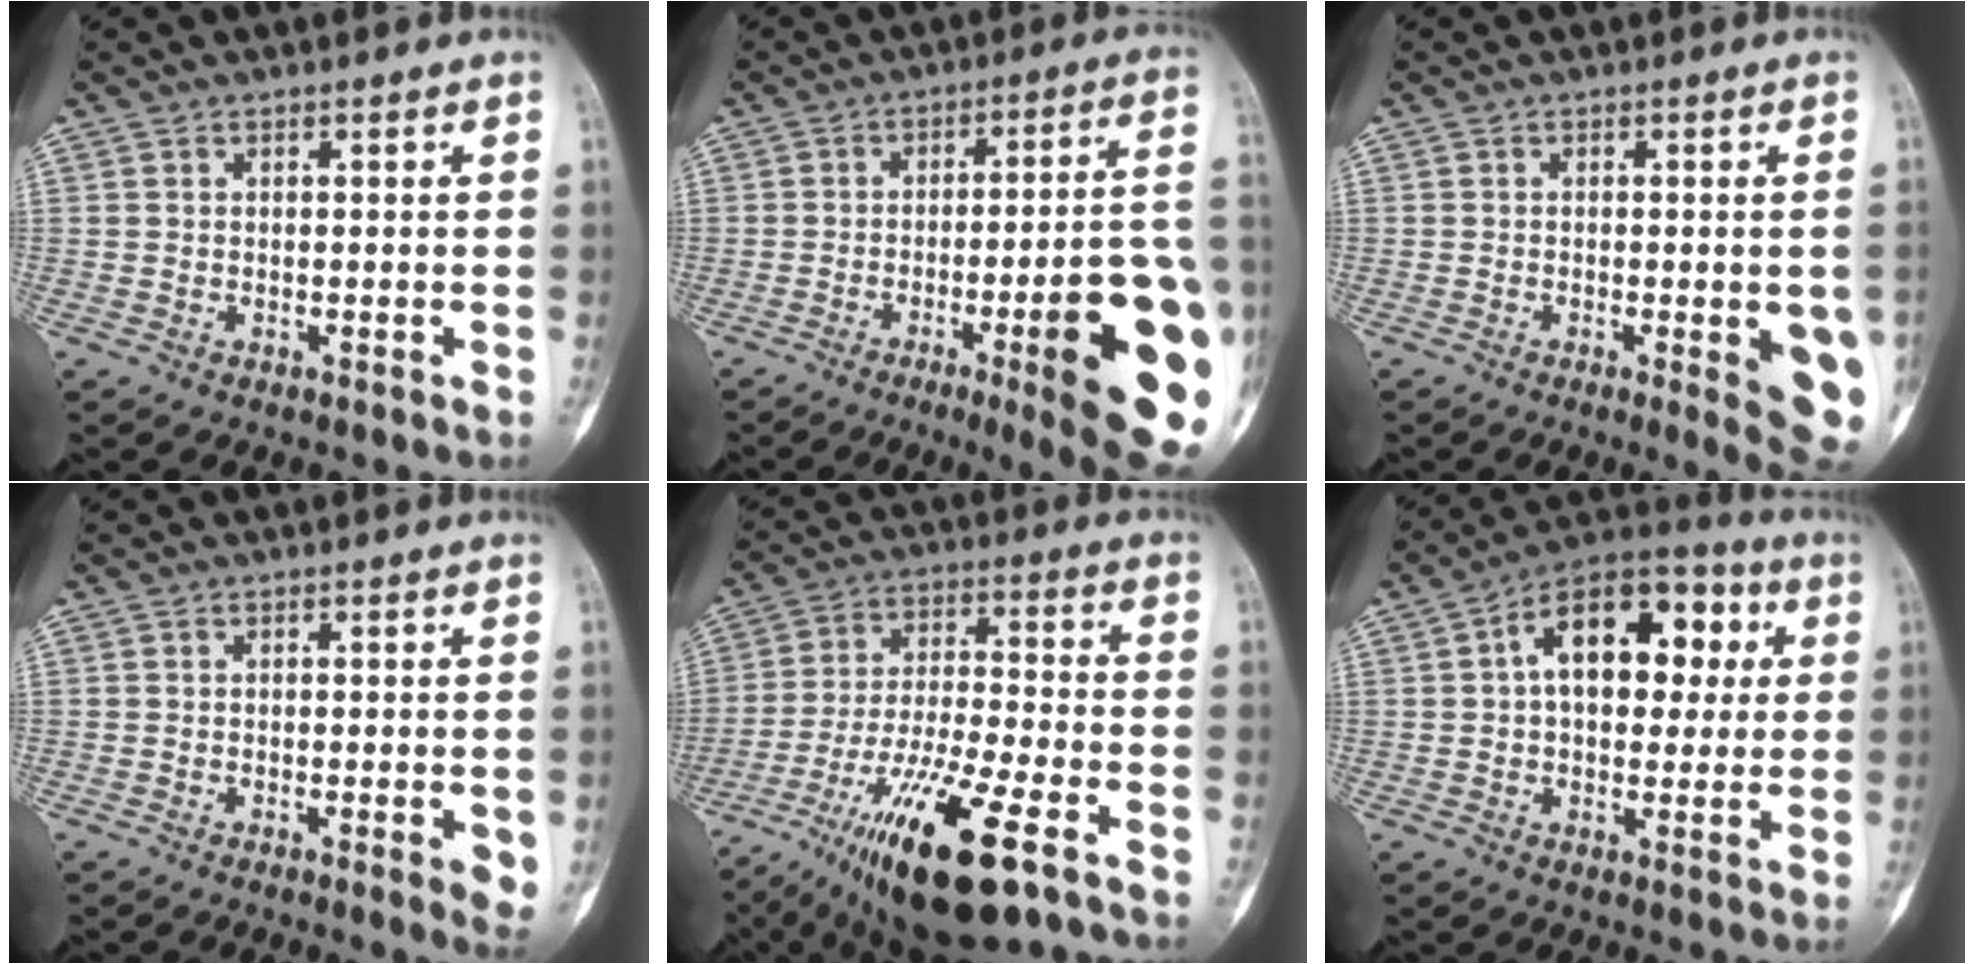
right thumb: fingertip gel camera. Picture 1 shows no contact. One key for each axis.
{"total": 21.8, "fx": -6.9, "fy": 4.0, "fz": 20.3, "tx": -0.217, "ty": 0.016, "tz": -0.082}
{"total": 8.8, "fx": -1.9, "fy": 2.3, "fz": 8.3, "tx": -0.088, "ty": -0.014, "tz": -0.019}
{"total": 3.0, "fx": -0.5, "fy": 0.7, "fz": 2.9, "tx": -0.041, "ty": -0.009, "tz": -0.009}
{"total": 19.5, "fx": -10.8, "fy": 4.5, "fz": 15.6, "tx": -0.316, "ty": 0.029, "tz": -0.187}
{"total": 16.9, "fx": 3.4, "fy": 10.2, "fz": 13.1, "tx": -0.158, "ty": 0.028, "tz": 0.041}